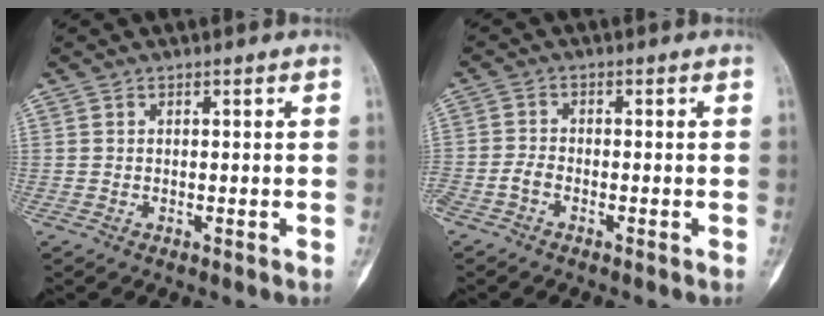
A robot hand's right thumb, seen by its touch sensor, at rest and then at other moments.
{"total": 2.4, "force": [-1.5, 1.0, 1.6], "torque": [-0.042, 0.008, -0.033]}